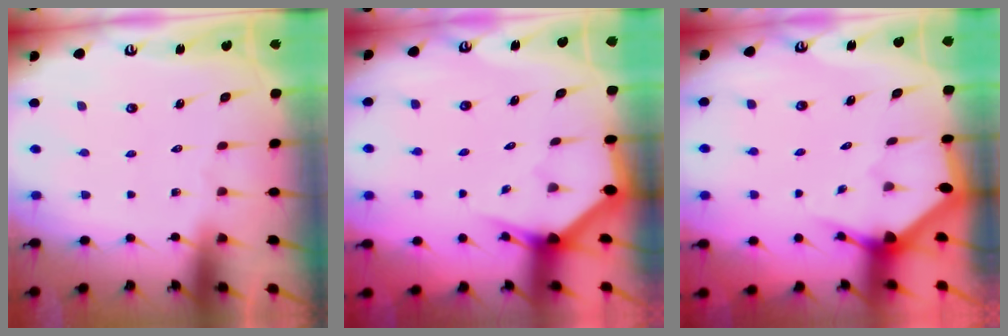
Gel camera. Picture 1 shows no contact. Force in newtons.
{"total": 2.6, "press": 2.6, "slide": 0.0}
{"total": 3.0, "press": 3.0, "slide": 0.1}